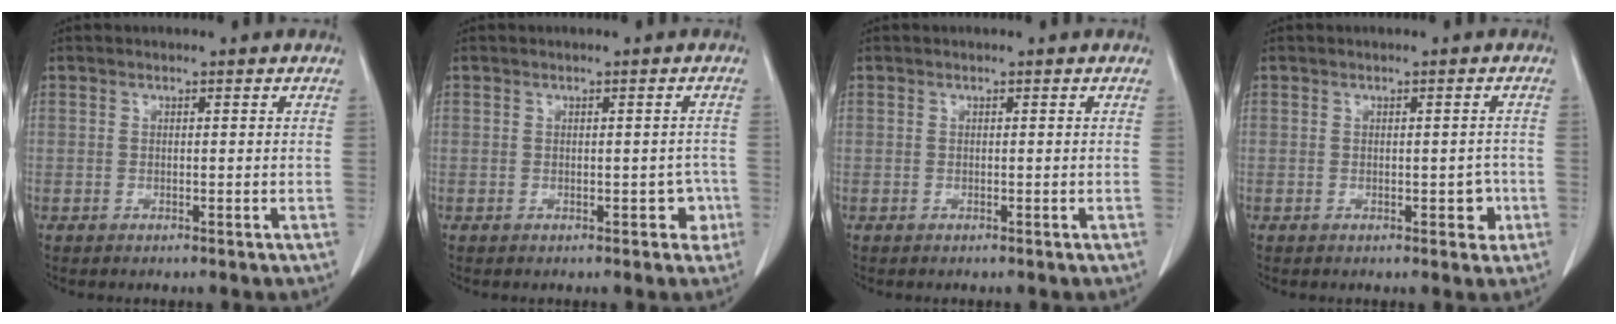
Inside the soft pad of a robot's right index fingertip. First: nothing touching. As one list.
[{"total": 2.4, "force": [-0.7, 1.5, 1.8], "torque": [-0.018, 0.012, -0.004]}, {"total": 0.0}, {"total": 2.6, "force": [-0.6, 1.4, 2.1], "torque": [-0.029, 0.004, -0.003]}]